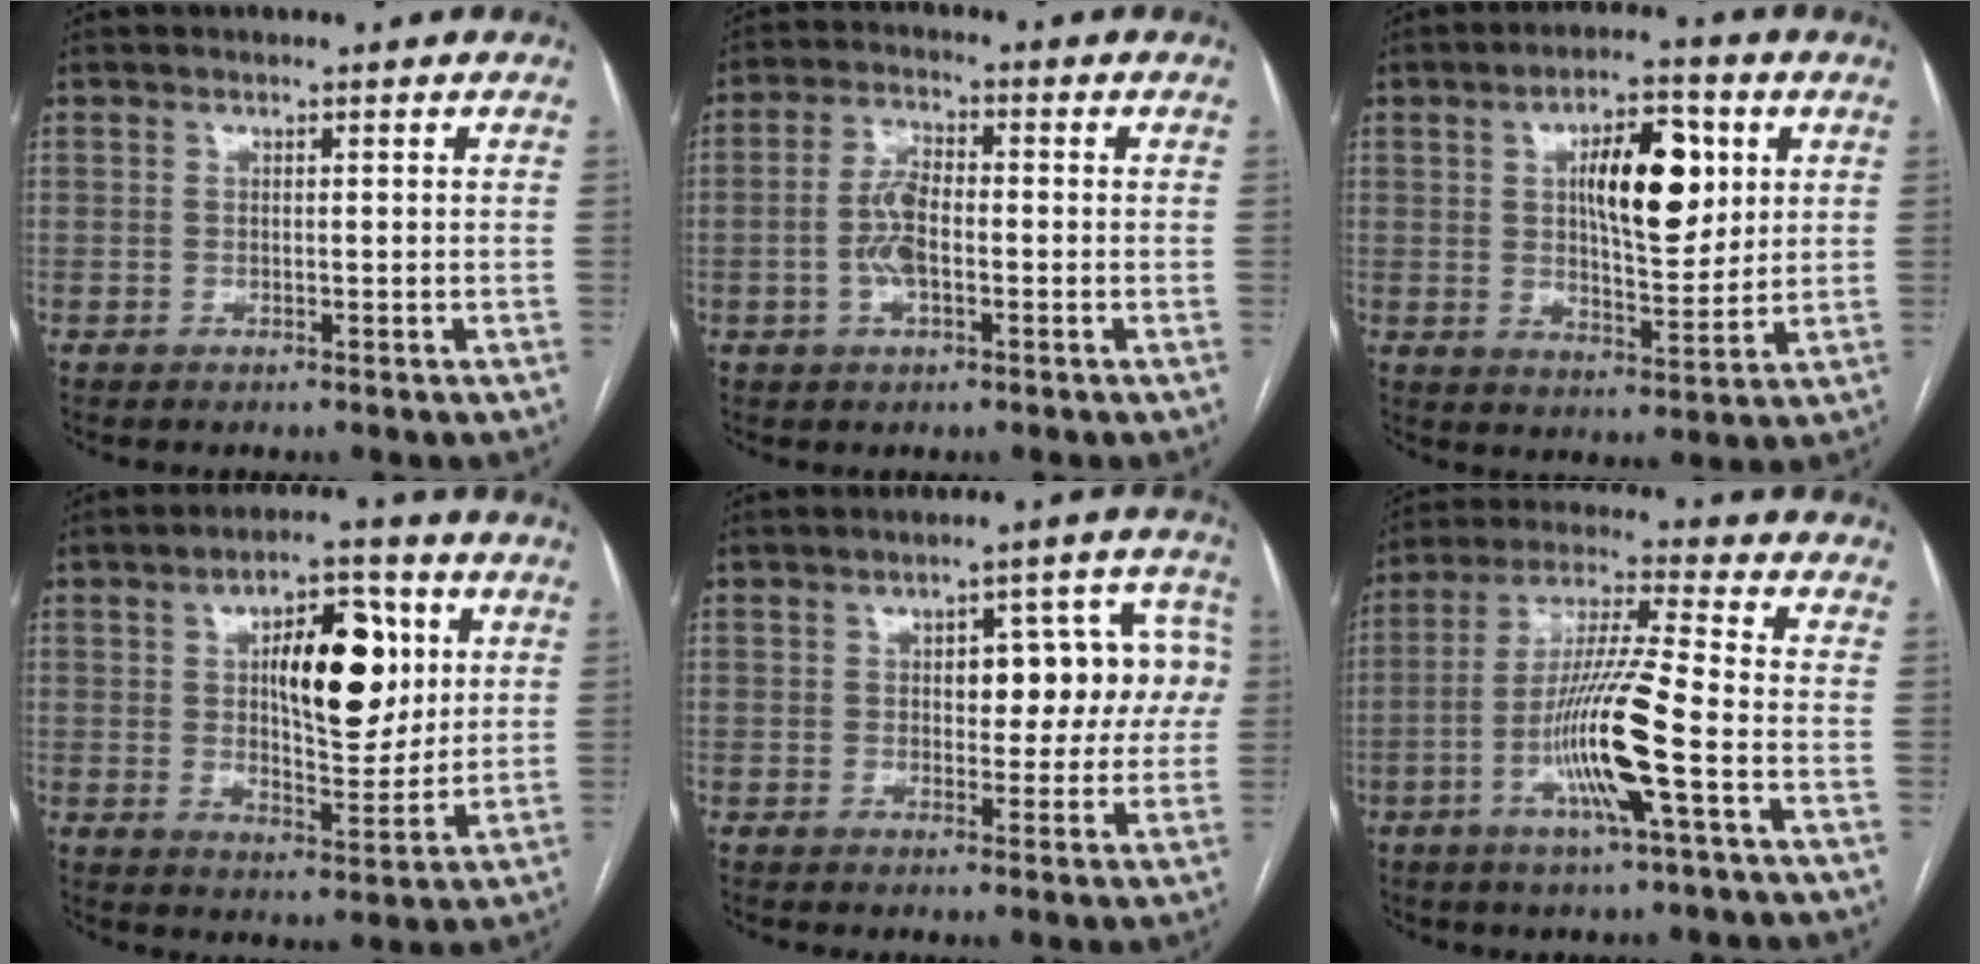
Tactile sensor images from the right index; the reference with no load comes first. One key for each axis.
{"total": 5.6, "fx": -1.2, "fy": 2.2, "fz": 5.1, "tx": -0.109, "ty": 0.008, "tz": -0.024}
{"total": 11.9, "fx": 3.4, "fy": 4.4, "fz": 10.5, "tx": -0.170, "ty": 0.012, "tz": 0.057}
{"total": 13.3, "fx": 3.5, "fy": 5.3, "fz": 11.7, "tx": -0.179, "ty": 0.015, "tz": 0.059}
{"total": 10.4, "fx": 1.3, "fy": 5.0, "fz": 9.1, "tx": -0.094, "ty": 0.042, "tz": 0.020}
{"total": 13.1, "fx": -4.4, "fy": 0.0, "fz": 12.4, "tx": -0.243, "ty": -0.003, "tz": -0.087}